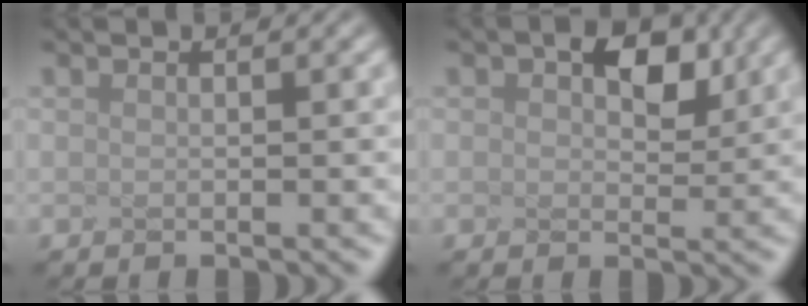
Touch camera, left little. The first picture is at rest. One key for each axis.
{"total": 1.0, "fx": 0.2, "fy": 0.3, "fz": 0.9, "tx": -0.046, "ty": -0.006, "tz": 0.042}